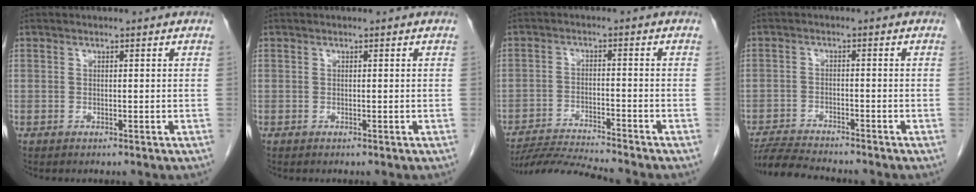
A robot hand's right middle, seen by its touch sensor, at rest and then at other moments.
{"total": 0.0}
{"total": 8.5, "force": [-8.1, -1.5, 2.0], "torque": [-0.030, -0.014, -0.146]}
{"total": 7.0, "force": [-6.7, 0.0, 2.1], "torque": [-0.037, -0.016, -0.115]}